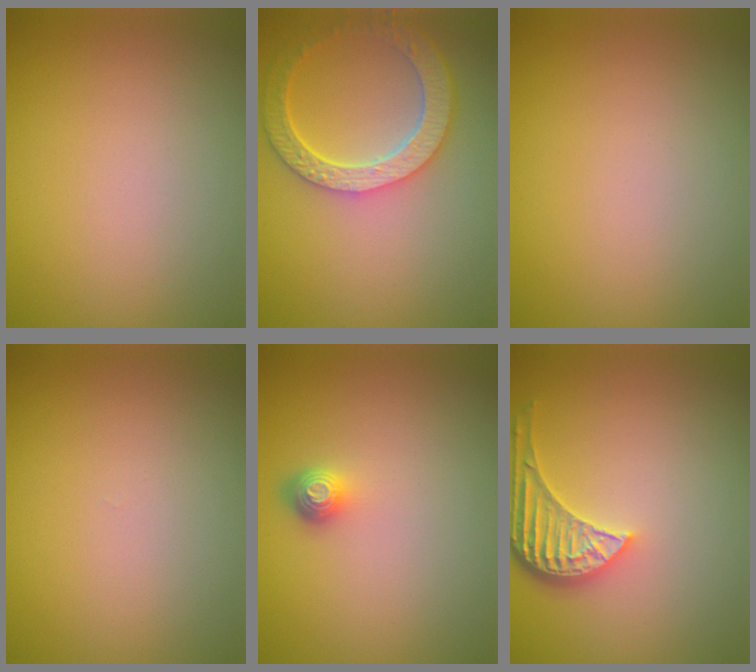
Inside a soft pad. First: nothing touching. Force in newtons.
{"total": 5.9, "press": 4.7, "slide": 3.6}
{"total": 0.0}
{"total": 0.0}
{"total": 1.6, "press": 1.3, "slide": 1.0}
{"total": 4.3, "press": 3.5, "slide": 2.6}